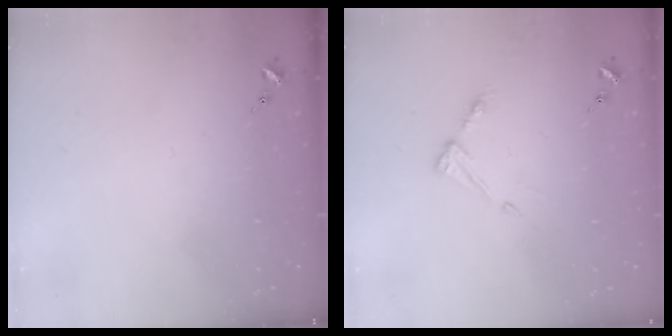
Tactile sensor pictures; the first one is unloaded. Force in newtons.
{"total": 5.6, "press": 5.6, "slide": 0.3}